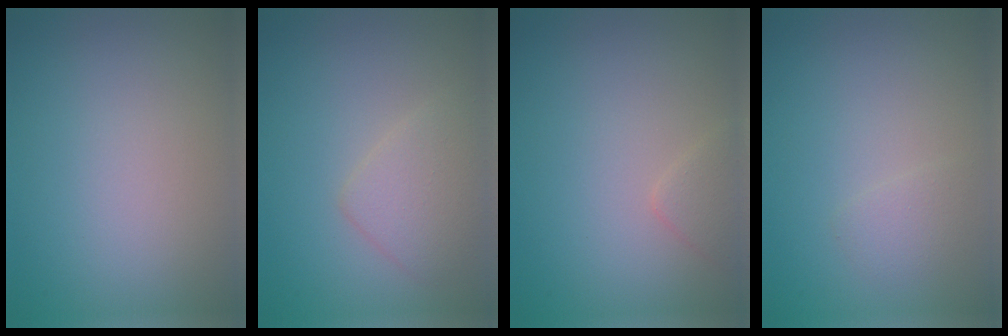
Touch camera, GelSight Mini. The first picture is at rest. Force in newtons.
{"total": 2.7, "press": 2.7, "slide": 0.2}
{"total": 1.3, "press": 1.3, "slide": 0.0}
{"total": 1.1, "press": 1.1, "slide": 0.1}